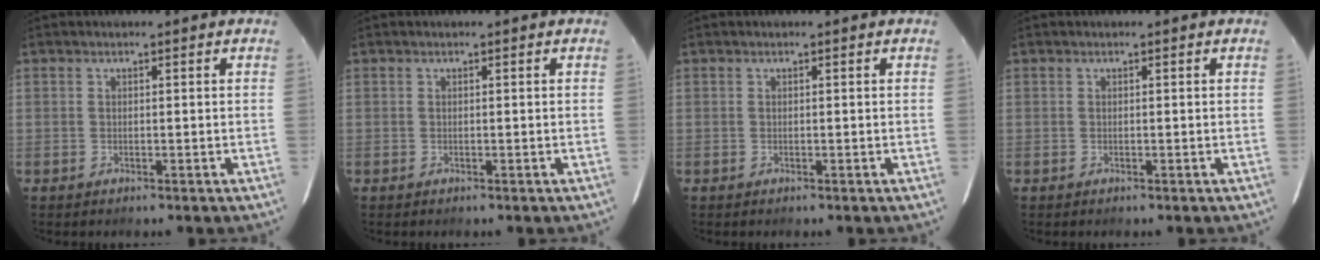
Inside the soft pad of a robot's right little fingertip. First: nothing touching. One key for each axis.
{"total": 0.0}
{"total": 0.0}
{"total": 0.0}